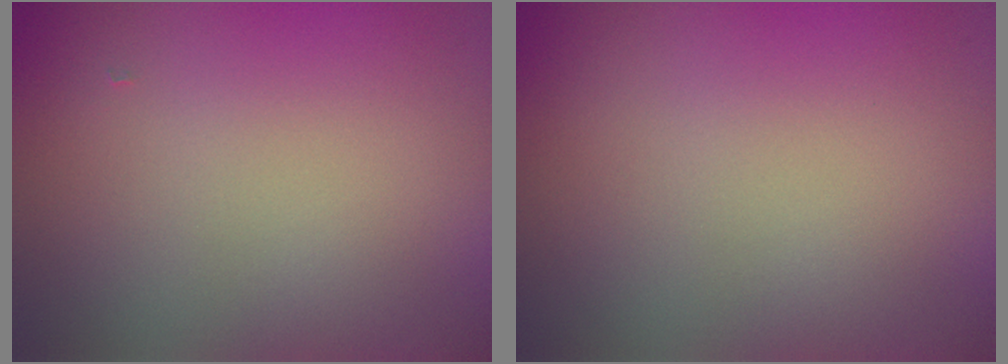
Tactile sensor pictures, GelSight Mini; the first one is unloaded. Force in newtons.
{"total": 0.0}